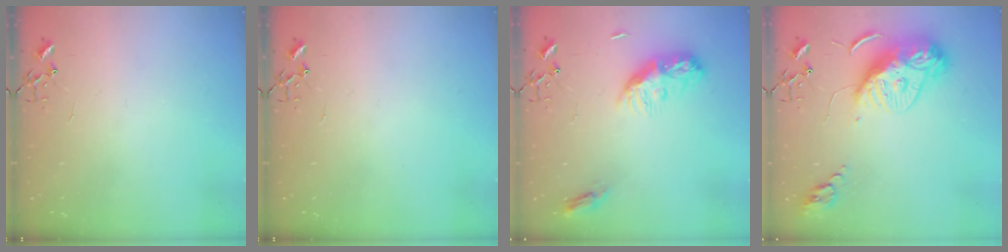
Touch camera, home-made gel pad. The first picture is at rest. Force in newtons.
{"total": 0.0}
{"total": 11.2, "press": 11.2, "slide": 0.8}
{"total": 13.1, "press": 13.0, "slide": 1.2}